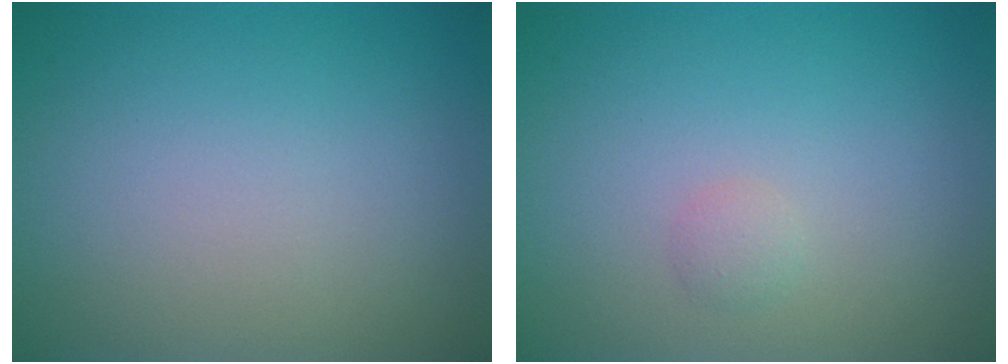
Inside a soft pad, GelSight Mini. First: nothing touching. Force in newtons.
{"total": 0.8, "press": 0.8, "slide": 0.0}